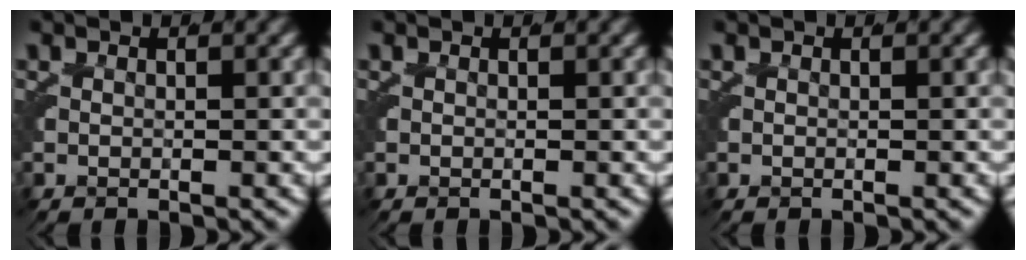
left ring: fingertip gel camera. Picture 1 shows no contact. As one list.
[{"total": 0.0}, {"total": 0.0}]